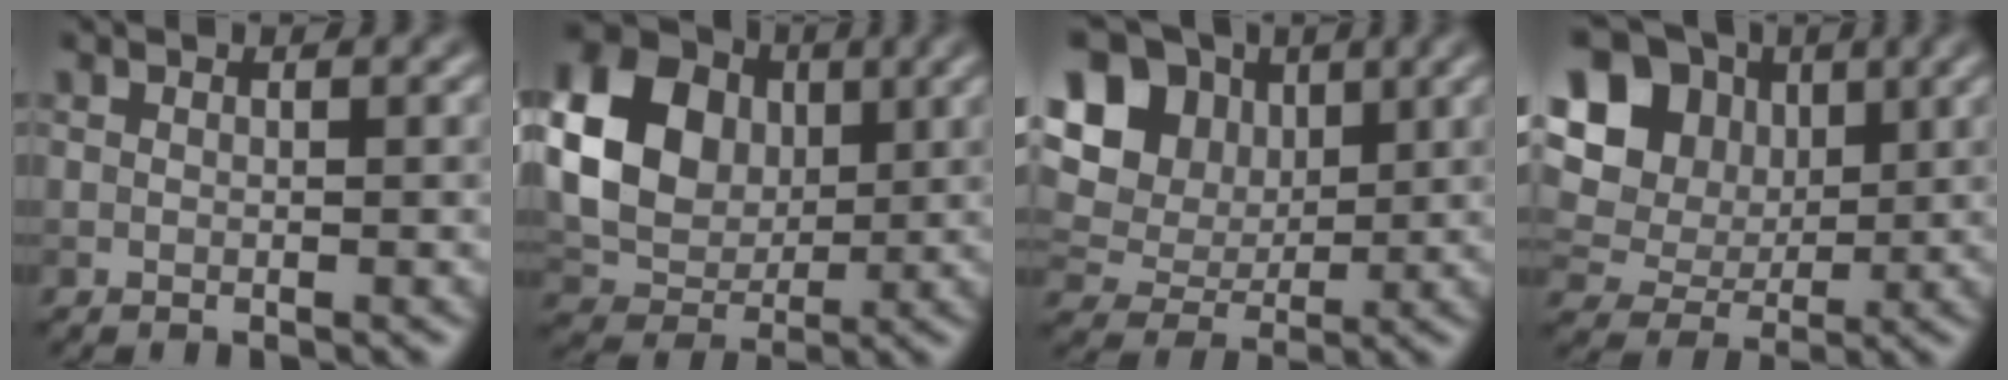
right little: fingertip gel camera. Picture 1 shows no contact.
{"total": 14.1, "force": [2.9, 11.4, 7.7], "torque": [-0.187, 0.028, 0.043]}
{"total": 11.9, "force": [4.1, 9.2, 6.2], "torque": [-0.147, 0.044, 0.065]}
{"total": 13.1, "force": [4.2, 10.5, 6.6], "torque": [-0.157, 0.043, 0.065]}